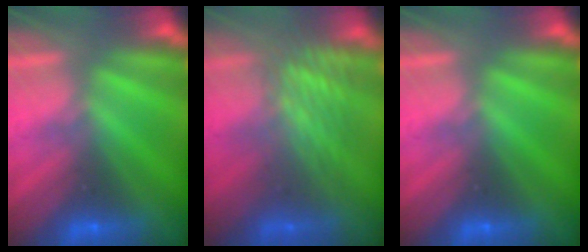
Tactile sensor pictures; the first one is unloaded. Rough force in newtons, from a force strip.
{"total": 2.9}
{"total": 0.0}